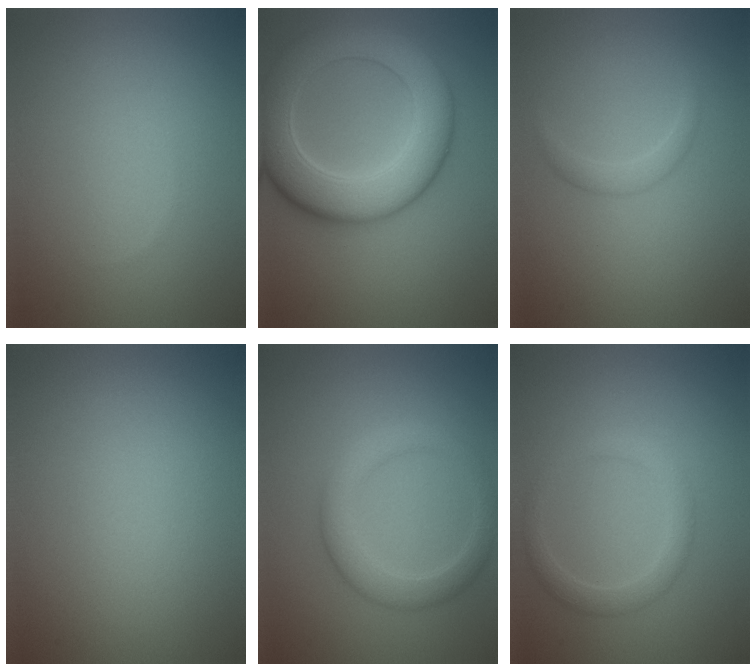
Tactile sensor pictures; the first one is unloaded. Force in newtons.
{"total": 9.6, "press": 9.6, "slide": 0.0}
{"total": 1.2, "press": 1.2, "slide": 0.0}
{"total": 0.0}
{"total": 3.4, "press": 3.4, "slide": 0.3}
{"total": 2.2, "press": 2.2, "slide": 0.1}